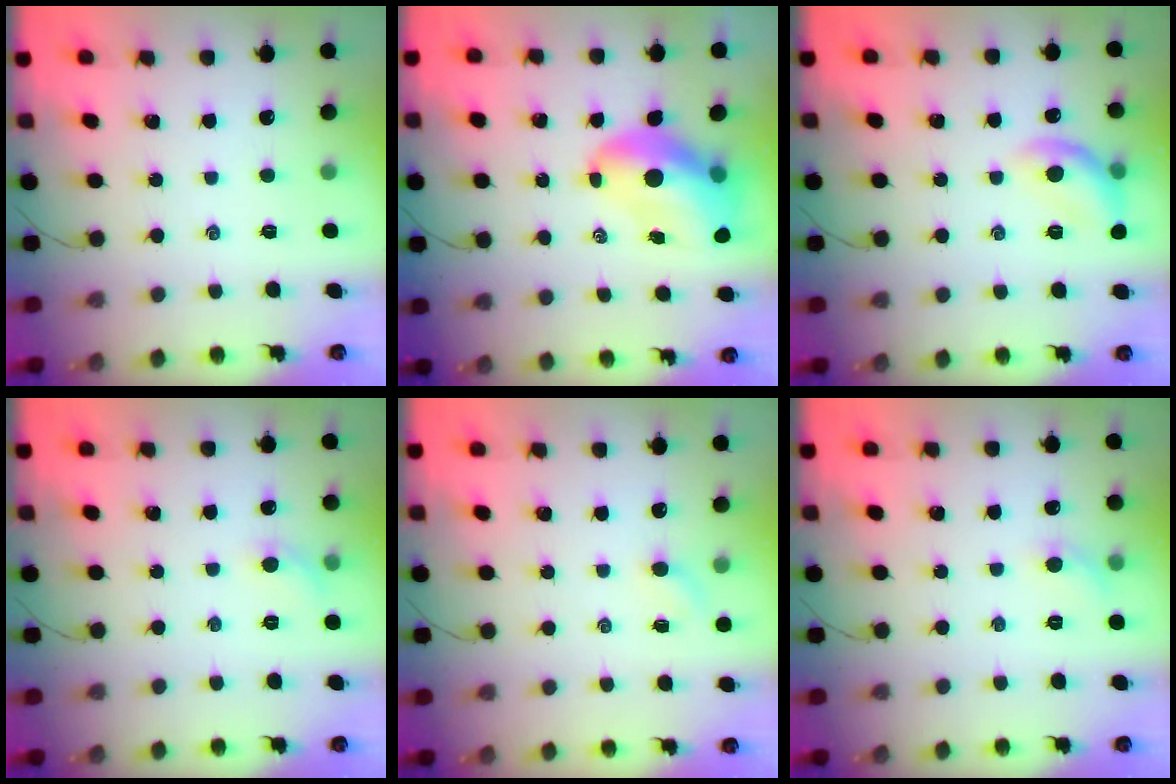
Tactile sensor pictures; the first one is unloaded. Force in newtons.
{"total": 11.6, "press": 11.0, "slide": 3.4}
{"total": 10.8, "press": 10.8, "slide": 0.7}
{"total": 5.0, "press": 4.7, "slide": 1.6}
{"total": 2.4, "press": 2.3, "slide": 0.8}
{"total": 5.0, "press": 4.7, "slide": 1.6}